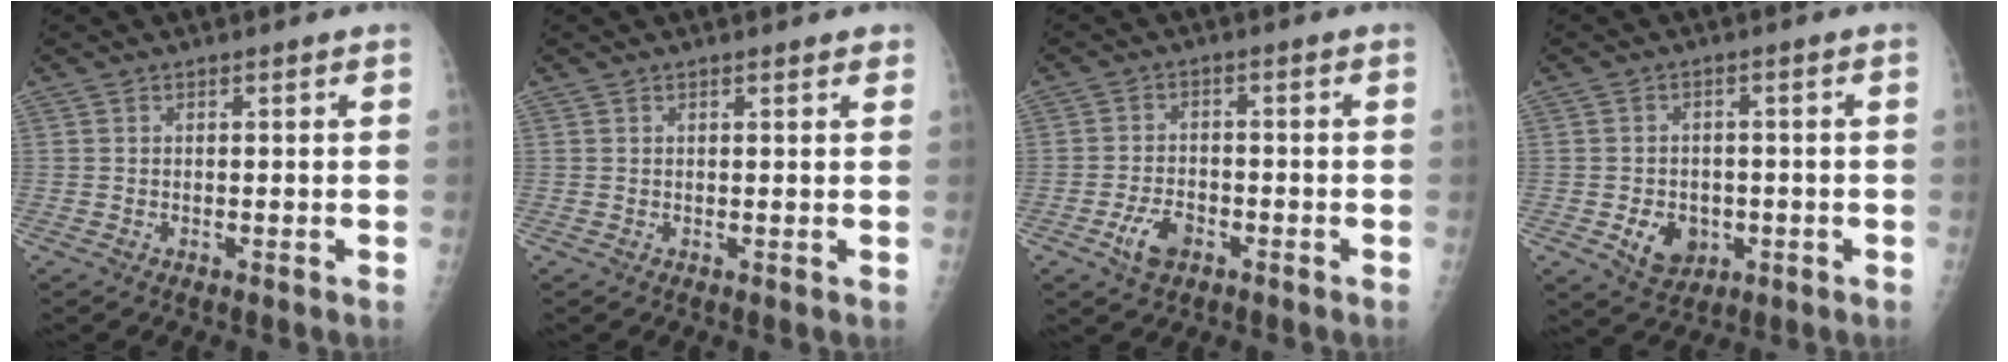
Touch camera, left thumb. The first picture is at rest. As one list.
[{"total": 1.8, "force": [1.2, 0.5, 1.1], "torque": [-0.010, -0.001, 0.013]}, {"total": 5.4, "force": [-2.7, 3.2, 3.3], "torque": [-0.058, 0.016, -0.048]}, {"total": 6.6, "force": [-1.9, 5.2, 3.6], "torque": [-0.033, 0.006, -0.020]}]